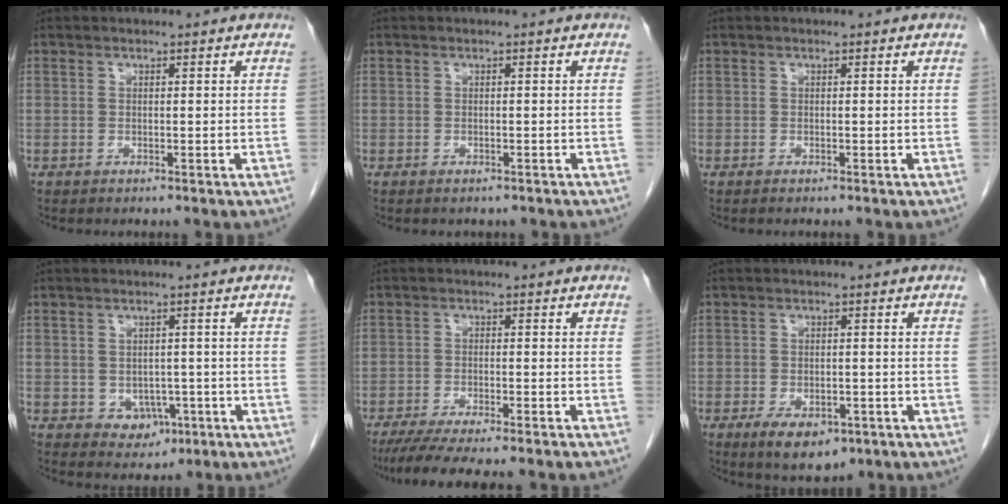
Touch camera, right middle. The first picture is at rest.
{"total": 2.1, "force": [-1.7, 0.9, 0.7], "torque": [-0.011, -0.002, -0.016]}
{"total": 0.0}
{"total": 4.0, "force": [-1.2, 3.2, 2.0], "torque": [-0.016, 0.005, -0.003]}
{"total": 11.7, "force": [-10.0, 0.4, 6.1], "torque": [-0.074, -0.020, -0.146]}
{"total": 7.2, "force": [-4.2, 3.7, 4.6], "torque": [-0.065, -0.003, -0.055]}